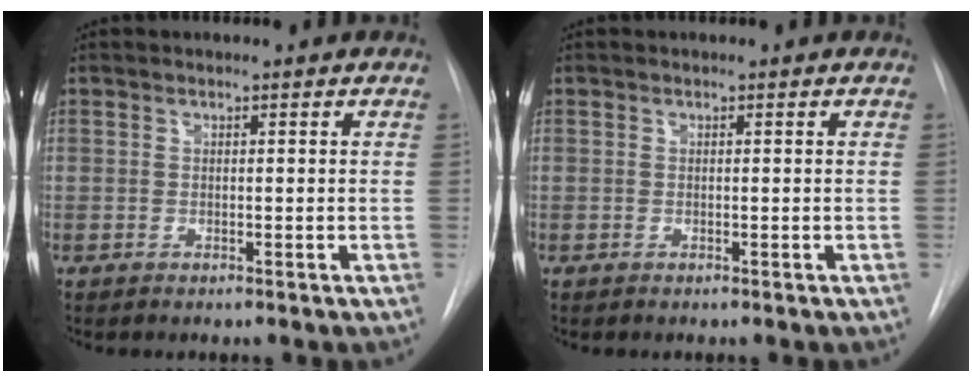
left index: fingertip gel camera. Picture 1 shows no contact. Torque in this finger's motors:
{"motor_torque": [0.00, 0.00, 0.00, 0.00]}